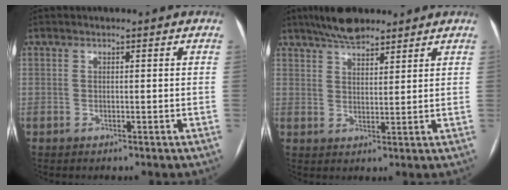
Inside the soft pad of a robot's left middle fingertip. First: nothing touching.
{"total": 7.2, "force": [5.9, 2.2, 3.4], "torque": [-0.060, 0.017, 0.104]}